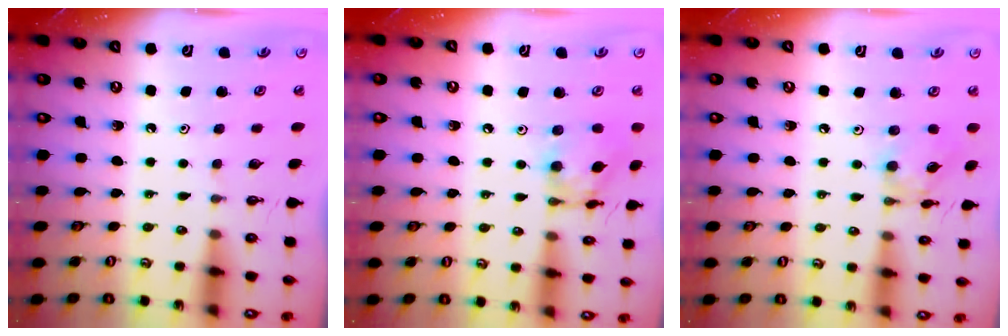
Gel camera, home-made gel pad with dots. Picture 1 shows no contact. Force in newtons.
{"total": 12.1, "press": 12.1, "slide": 0.9}
{"total": 5.4, "press": 5.4, "slide": 0.2}